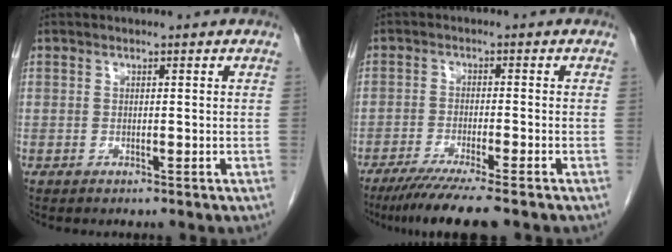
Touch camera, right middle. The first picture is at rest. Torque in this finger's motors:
{"motor_torque": [0.38, -0.17, 0.13, 0.08]}